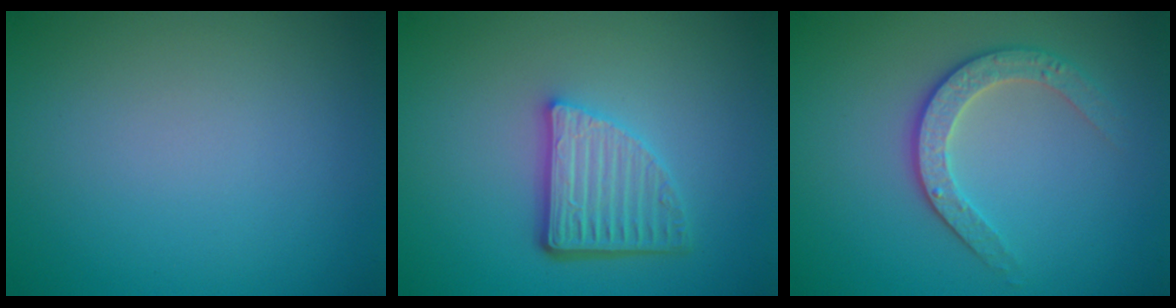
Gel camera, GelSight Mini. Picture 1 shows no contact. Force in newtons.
{"total": 4.6, "press": 3.5, "slide": 3.0}
{"total": 2.9, "press": 2.7, "slide": 1.1}